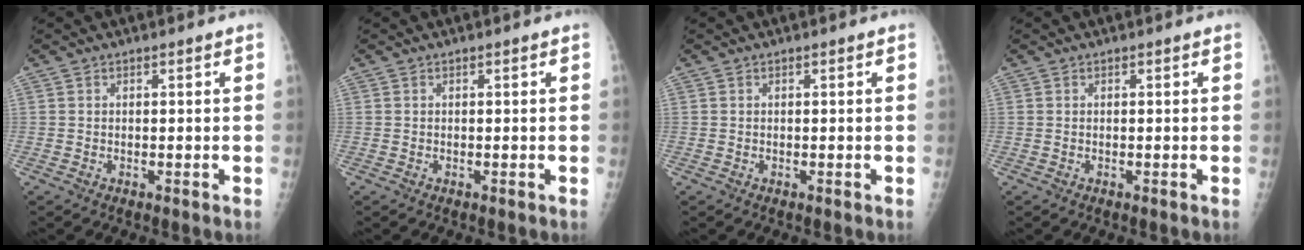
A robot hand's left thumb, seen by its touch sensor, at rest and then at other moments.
{"total": 0.0}
{"total": 0.0}
{"total": 0.0}